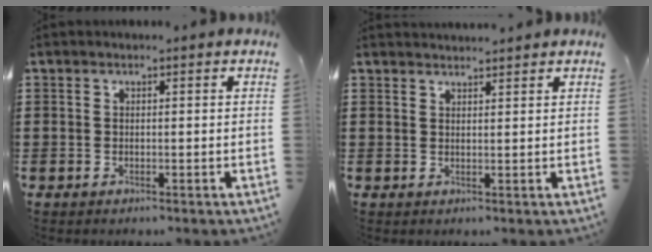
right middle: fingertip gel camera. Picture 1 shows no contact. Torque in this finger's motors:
{"motor_torque": [-0.14, -0.32, 0.05, 0.03]}